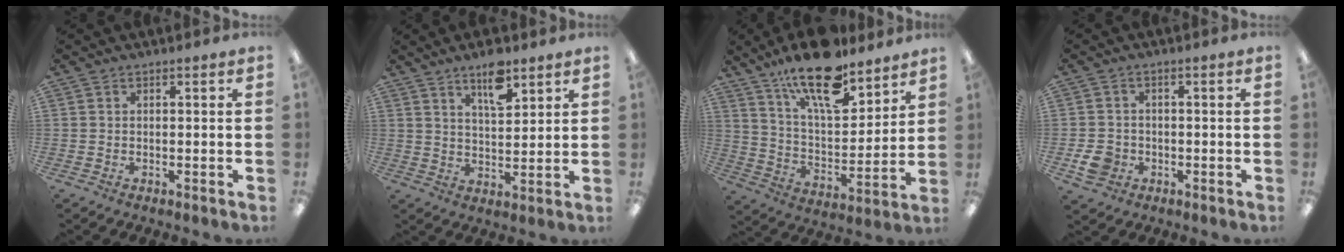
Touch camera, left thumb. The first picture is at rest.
{"total": 8.9, "force": [6.1, 3.7, 5.4], "torque": [-0.079, -0.030, 0.102]}
{"total": 19.0, "force": [14.1, 6.8, 10.8], "torque": [-0.179, -0.083, 0.239]}
{"total": 4.8, "force": [-1.6, 4.0, 2.2], "torque": [-0.038, 0.003, -0.029]}